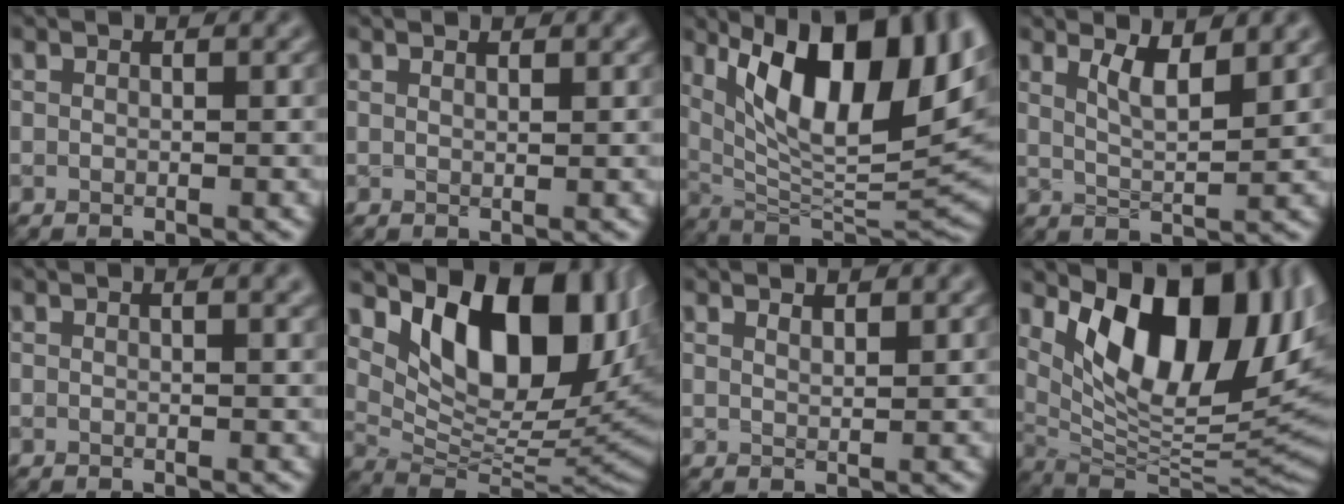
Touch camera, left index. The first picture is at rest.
{"total": 0.6, "force": [0.6, 0.0, 0.1], "torque": [-0.001, 0.001, 0.013]}
{"total": 14.6, "force": [5.7, 5.7, 12.1], "torque": [-0.186, 0.002, 0.100]}
{"total": 3.3, "force": [2.1, 0.8, 2.4], "torque": [-0.040, -0.005, 0.040]}
{"total": 1.7, "force": [0.9, 0.4, 1.4], "torque": [-0.011, 0.003, 0.009]}
{"total": 12.0, "force": [5.5, 6.3, 8.7], "torque": [-0.123, -0.013, 0.106]}
{"total": 1.3, "force": [1.2, 0.2, 0.4], "torque": [-0.008, 0.001, 0.022]}
{"total": 15.5, "force": [5.6, 7.4, 12.4], "torque": [-0.178, -0.002, 0.097]}